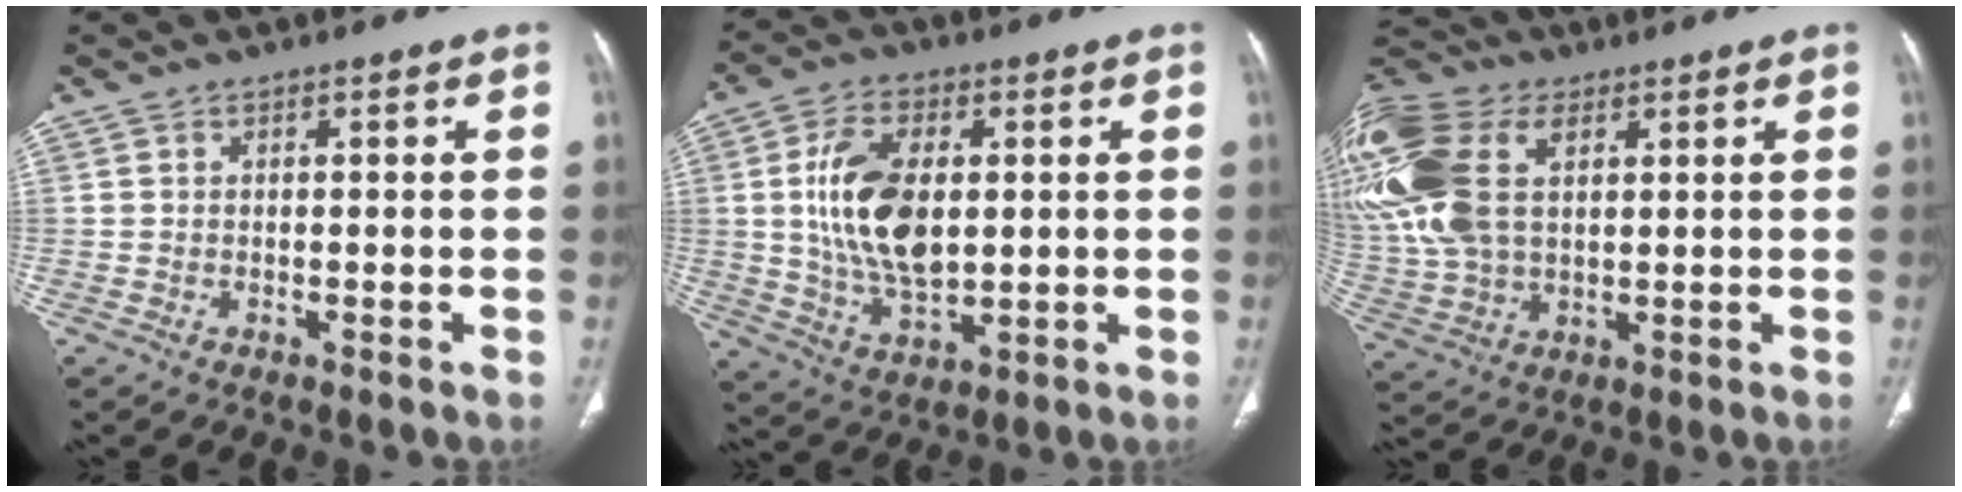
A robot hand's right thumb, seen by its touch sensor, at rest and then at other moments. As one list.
[{"total": 14.8, "force": [1.7, 8.3, 12.1], "torque": [-0.219, -0.007, 0.037]}, {"total": 24.7, "force": [7.6, 15.6, 17.6], "torque": [-0.442, 0.023, 0.149]}]